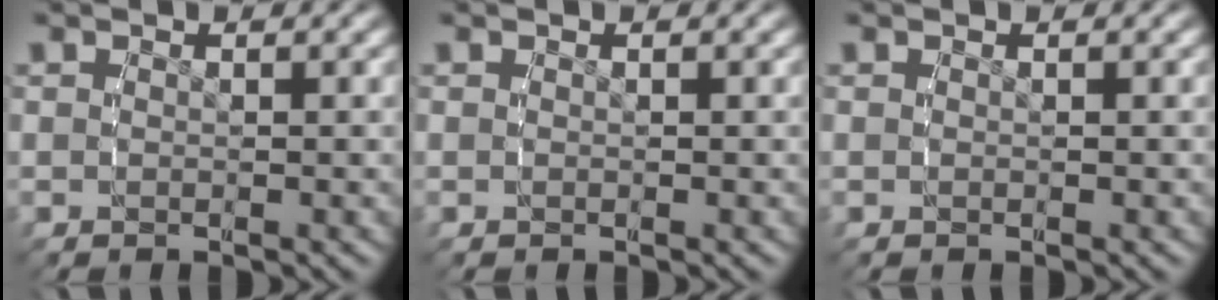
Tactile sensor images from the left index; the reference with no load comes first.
{"total": 0.0}
{"total": 0.0}